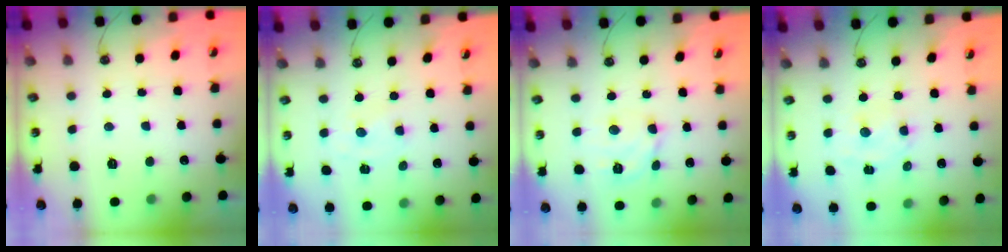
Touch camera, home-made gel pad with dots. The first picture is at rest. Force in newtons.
{"total": 0.0}
{"total": 7.6, "press": 7.6, "slide": 0.6}
{"total": 2.6, "press": 2.6, "slide": 0.6}